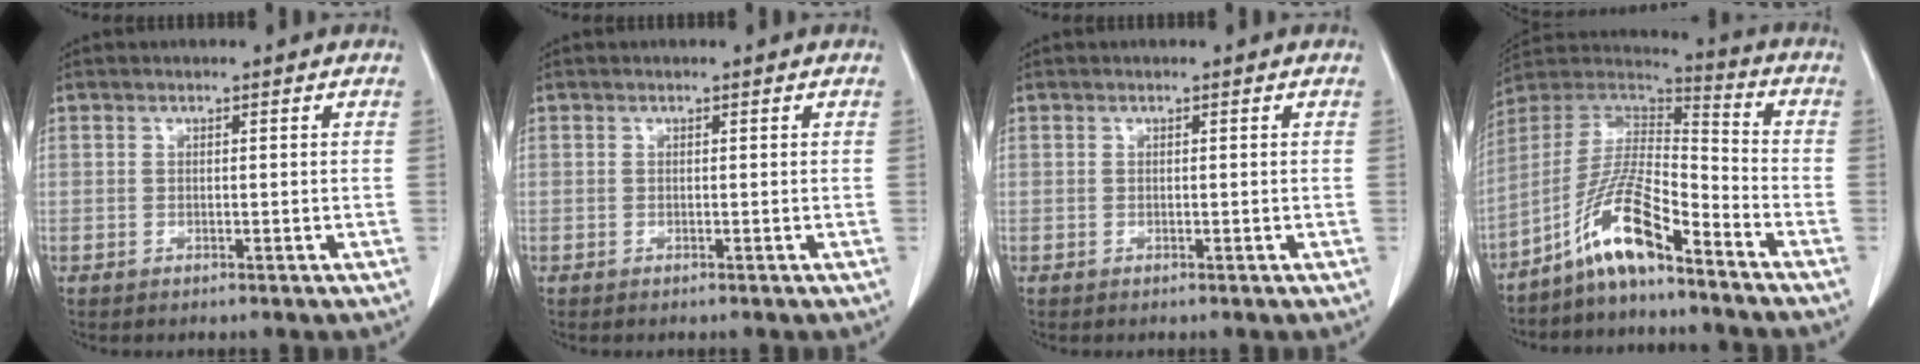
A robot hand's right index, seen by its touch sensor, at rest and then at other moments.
{"total": 0.0}
{"total": 0.0}
{"total": 12.1, "force": [-8.2, 1.9, 8.7], "torque": [-0.176, 0.015, -0.154]}